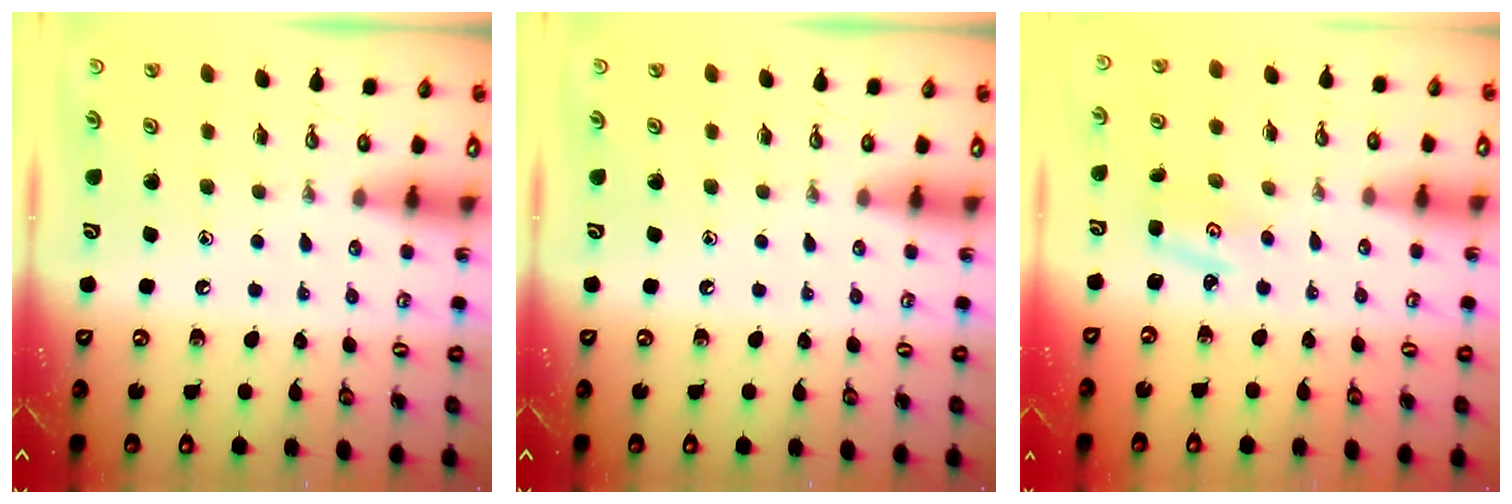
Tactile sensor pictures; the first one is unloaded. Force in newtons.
{"total": 0.0}
{"total": 1.8, "press": 1.8, "slide": 0.0}